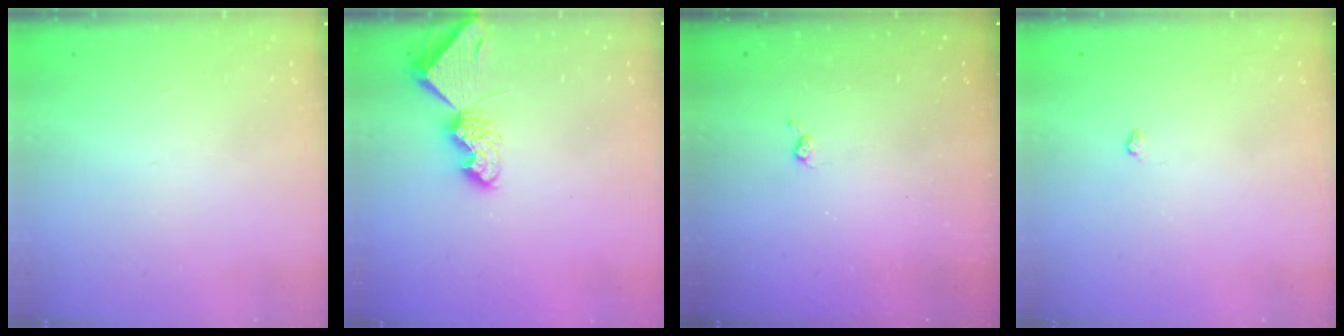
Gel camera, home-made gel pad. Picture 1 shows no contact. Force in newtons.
{"total": 7.3, "press": 7.2, "slide": 1.0}
{"total": 2.8, "press": 2.7, "slide": 0.5}
{"total": 2.9, "press": 2.9, "slide": 0.5}